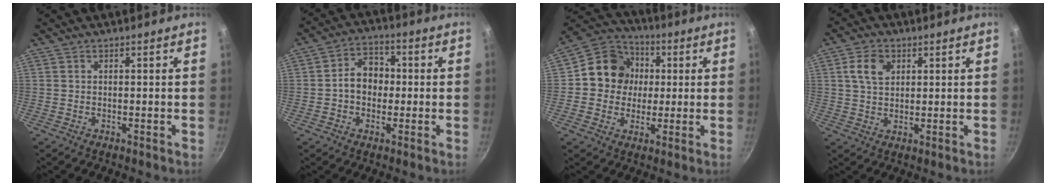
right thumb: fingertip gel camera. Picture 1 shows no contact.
{"total": 7.6, "force": [-0.4, 6.0, 4.7], "torque": [-0.037, 0.021, -0.016]}
{"total": 12.0, "force": [1.1, 10.9, 4.9], "torque": [-0.043, 0.019, -0.002]}
{"total": 5.8, "force": [2.0, 4.0, 3.7], "torque": [-0.057, 0.000, 0.035]}